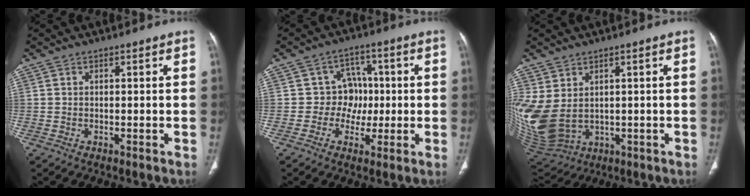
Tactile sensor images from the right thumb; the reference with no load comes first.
{"total": 6.3, "force": [-0.3, 5.9, 2.3], "torque": [0.021, 0.020, -0.014]}
{"total": 14.3, "force": [1.7, 10.4, 9.7], "torque": [-0.242, -0.013, 0.068]}